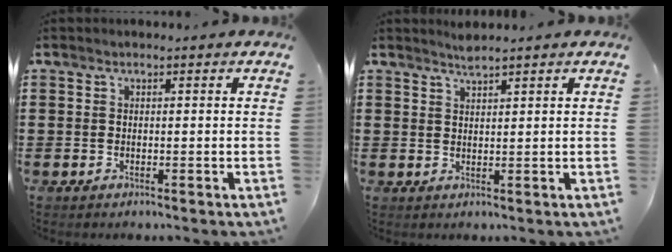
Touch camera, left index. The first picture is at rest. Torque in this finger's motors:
{"motor_torque": [0.43, -0.31, 0.00, 0.03]}